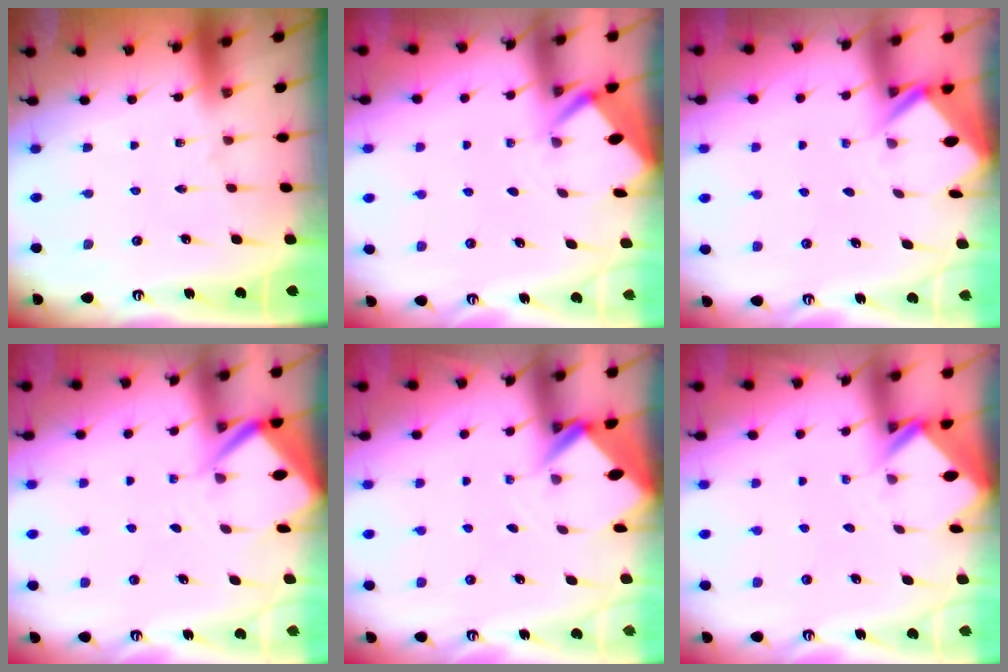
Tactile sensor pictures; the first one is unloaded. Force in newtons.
{"total": 2.2, "press": 2.2, "slide": 0.1}
{"total": 2.4, "press": 2.4, "slide": 0.1}
{"total": 4.9, "press": 4.9, "slide": 0.3}
{"total": 2.7, "press": 2.7, "slide": 0.1}
{"total": 2.6, "press": 2.6, "slide": 0.2}